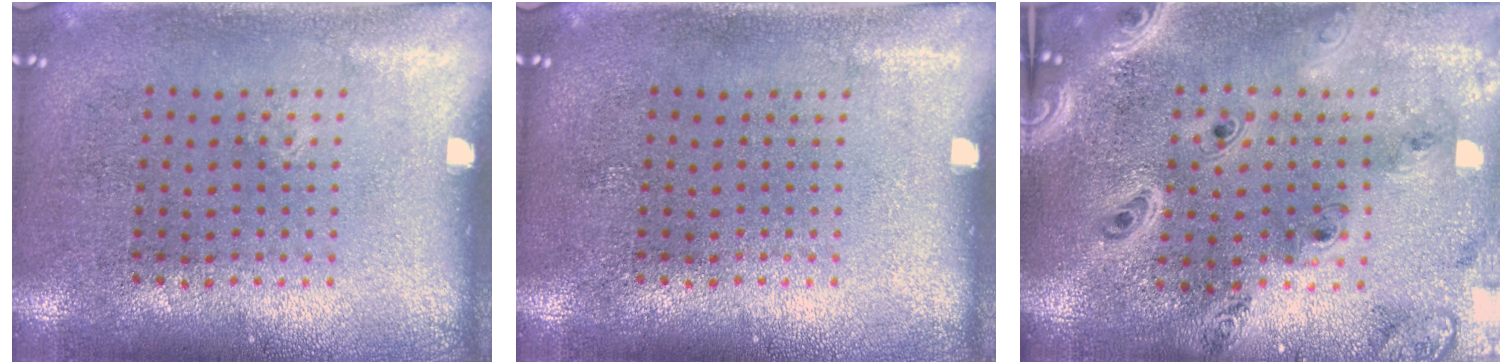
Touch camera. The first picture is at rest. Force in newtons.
{"total": 0.0}
{"total": 2.8, "press": 2.4, "slide": 1.4}